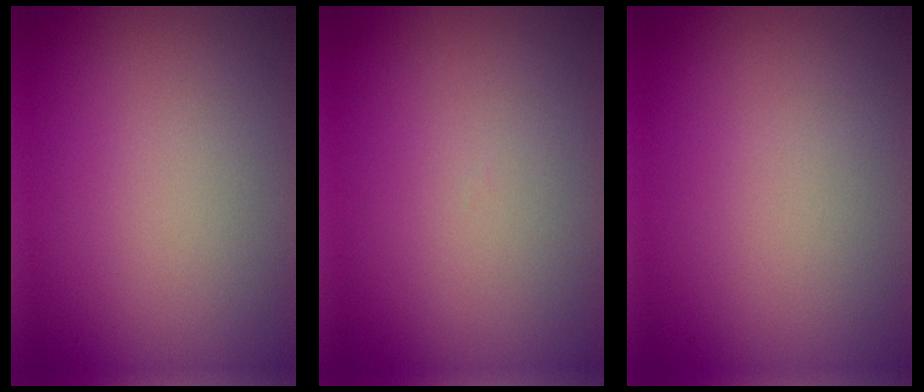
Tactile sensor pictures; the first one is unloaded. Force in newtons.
{"total": 0.0}
{"total": 0.0}